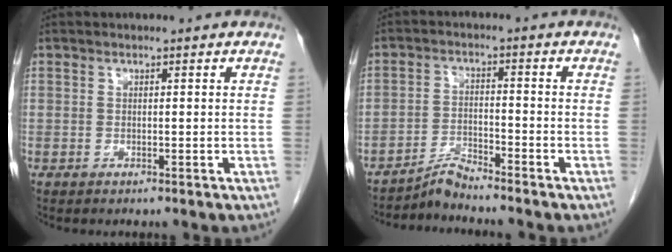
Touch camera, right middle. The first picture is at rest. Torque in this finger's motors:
{"motor_torque": [-0.03, -0.26, -0.02, -0.01]}